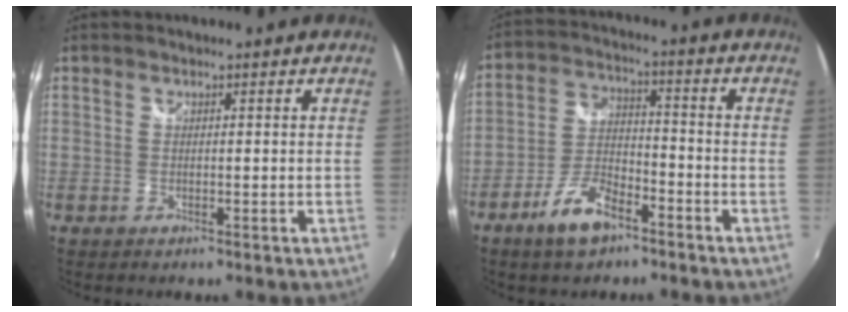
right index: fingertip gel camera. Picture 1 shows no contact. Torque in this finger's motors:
{"motor_torque": [0.78, -0.76, 0.30, 0.04]}